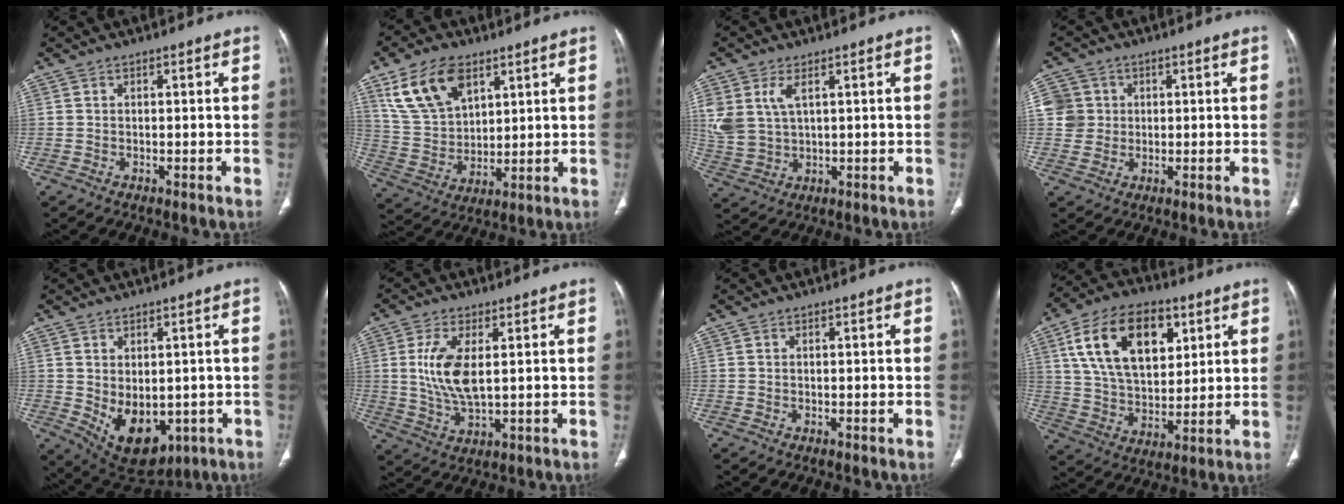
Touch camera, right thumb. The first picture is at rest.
{"total": 13.6, "force": [7.3, 8.0, 8.1], "torque": [-0.132, -0.022, 0.153]}
{"total": 7.2, "force": [2.7, 4.0, 5.3], "torque": [-0.119, -0.005, 0.066]}
{"total": 5.5, "force": [0.9, 5.4, 0.8], "torque": [0.011, 0.005, 0.014]}
{"total": 11.4, "force": [-2.1, 7.3, 8.5], "torque": [-0.107, -0.007, -0.001]}
{"total": 9.1, "force": [1.6, 3.9, 8.0], "torque": [-0.172, -0.015, 0.038]}
{"total": 0.0}
{"total": 19.7, "force": [7.5, 11.9, 13.9], "torque": [-0.207, -0.018, 0.133]}